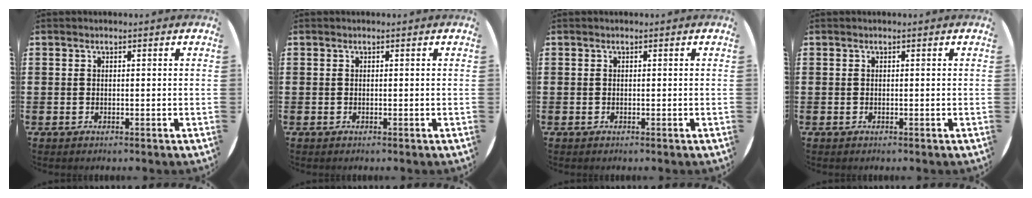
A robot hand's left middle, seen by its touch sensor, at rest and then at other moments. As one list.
[{"total": 0.0}, {"total": 0.0}, {"total": 0.0}]